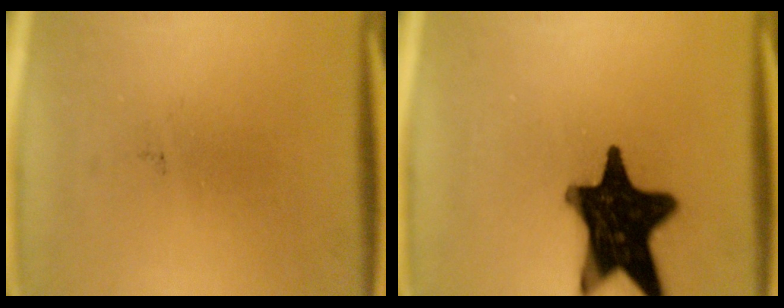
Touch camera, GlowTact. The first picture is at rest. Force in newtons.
{"total": 19.2}